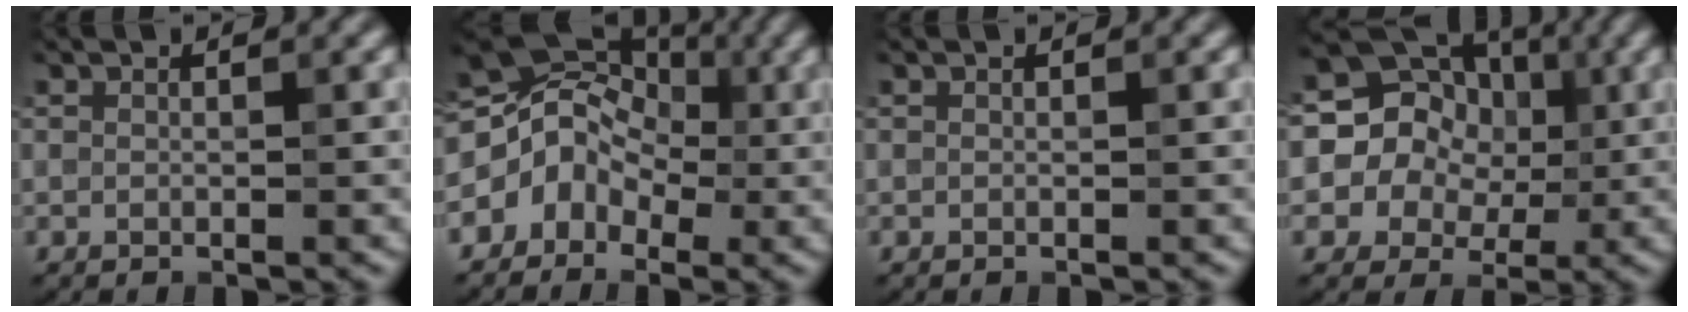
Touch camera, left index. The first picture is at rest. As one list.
[{"total": 5.8, "force": [-1.1, 4.9, 2.8], "torque": [-0.016, 0.012, -0.040]}, {"total": 0.0}, {"total": 11.8, "force": [1.6, 11.0, 4.1], "torque": [-0.088, 0.054, 0.008]}]